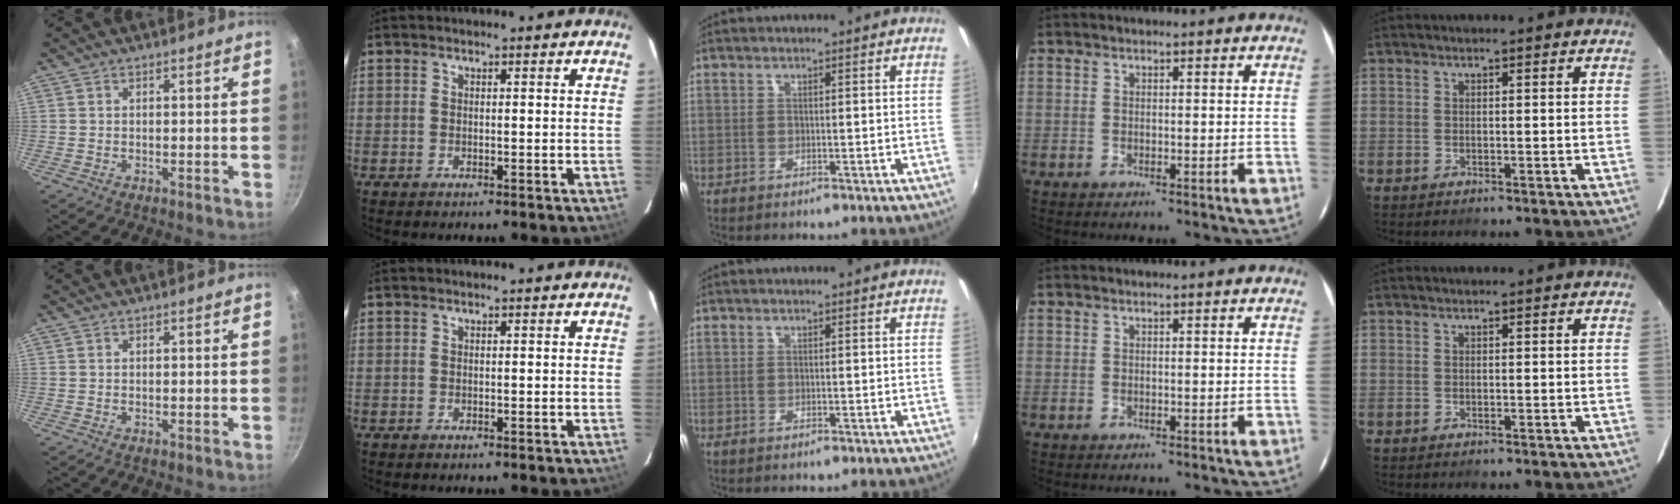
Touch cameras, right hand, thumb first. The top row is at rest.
{}